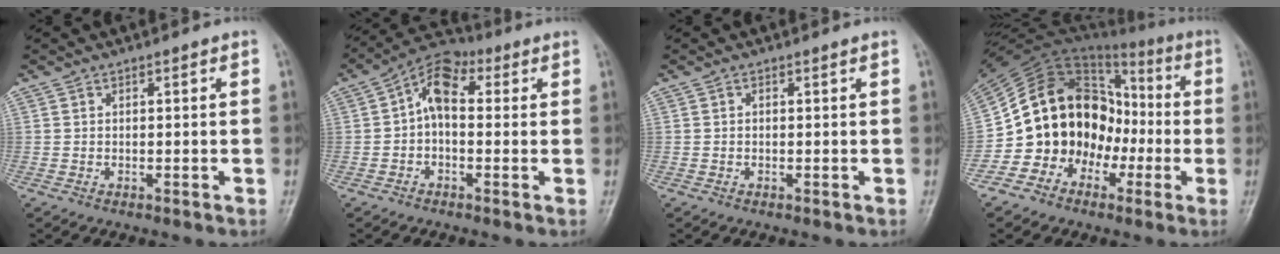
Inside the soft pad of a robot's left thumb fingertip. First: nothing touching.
{"total": 7.6, "force": [1.1, 4.9, 5.8], "torque": [-0.076, 0.026, 0.003]}
{"total": 0.0}
{"total": 16.8, "force": [-4.3, 13.9, 8.3], "torque": [-0.106, 0.080, -0.078]}